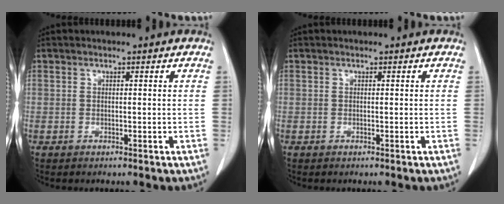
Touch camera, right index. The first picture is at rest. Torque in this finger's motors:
{"motor_torque": [0.00, 0.00, 0.02, 0.00]}